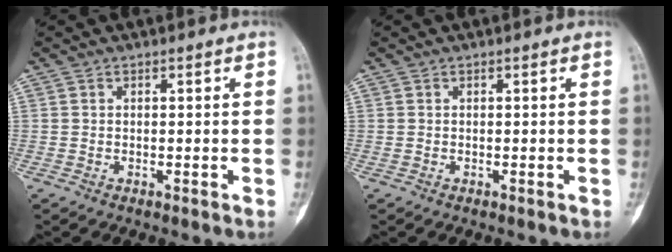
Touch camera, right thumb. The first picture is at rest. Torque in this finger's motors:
{"motor_torque": [-0.21, -0.04, 0.25, -0.24, -0.01]}